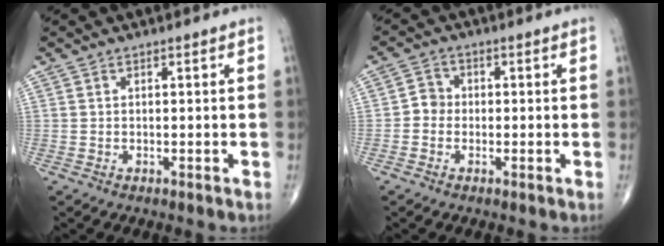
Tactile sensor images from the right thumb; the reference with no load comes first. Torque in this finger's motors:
{"motor_torque": [-0.46, 0.49, 0.35, -0.16, -0.06]}